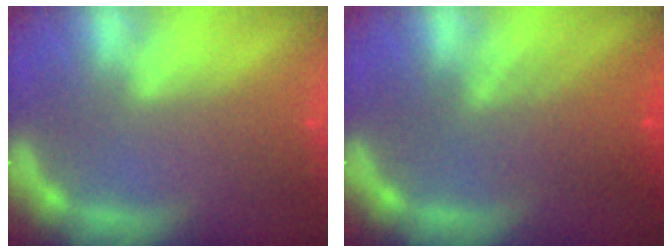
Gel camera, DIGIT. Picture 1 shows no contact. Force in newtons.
{"total": 5.6}